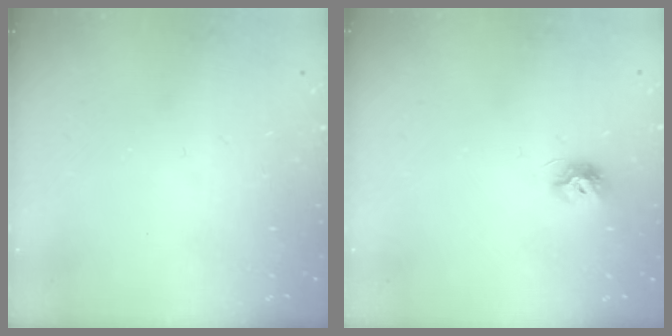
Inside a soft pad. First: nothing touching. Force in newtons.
{"total": 7.4, "press": 7.4, "slide": 0.2}